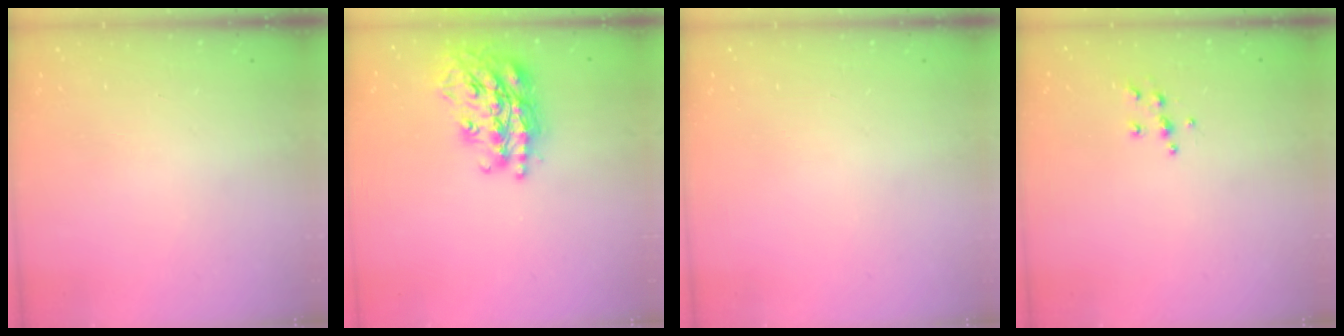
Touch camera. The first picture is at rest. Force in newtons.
{"total": 23.2, "press": 23.2, "slide": 1.8}
{"total": 0.0}
{"total": 5.7, "press": 5.7, "slide": 0.6}